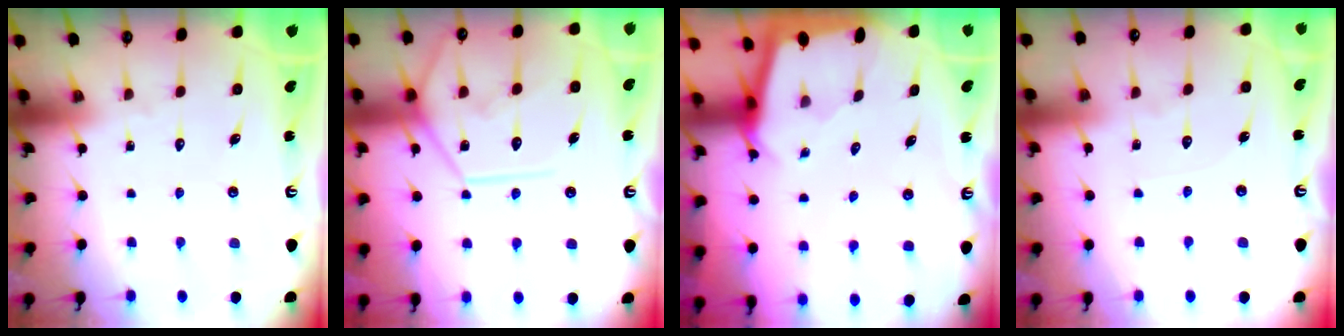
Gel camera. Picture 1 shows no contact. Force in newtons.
{"total": 13.1, "press": 13.0, "slide": 1.6}
{"total": 1.7, "press": 1.7, "slide": 0.0}
{"total": 3.5, "press": 3.5, "slide": 0.4}